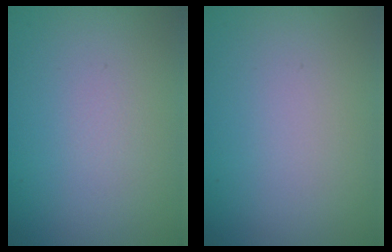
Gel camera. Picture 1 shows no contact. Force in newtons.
{"total": 0.0}